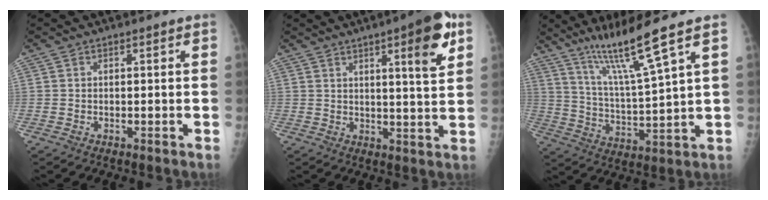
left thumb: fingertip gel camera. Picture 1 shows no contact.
{"total": 9.7, "force": [4.9, 1.4, 8.3], "torque": [-0.099, -0.021, 0.062]}
{"total": 12.1, "force": [8.4, -1.1, 8.7], "torque": [-0.156, -0.054, 0.161]}